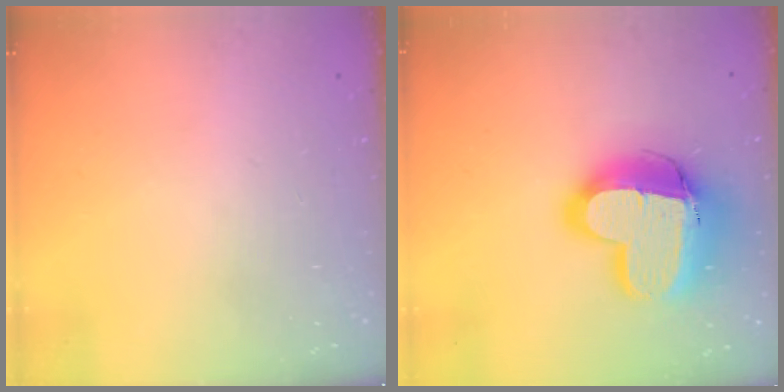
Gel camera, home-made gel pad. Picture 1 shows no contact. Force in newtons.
{"total": 18.9, "press": 18.8, "slide": 2.2}